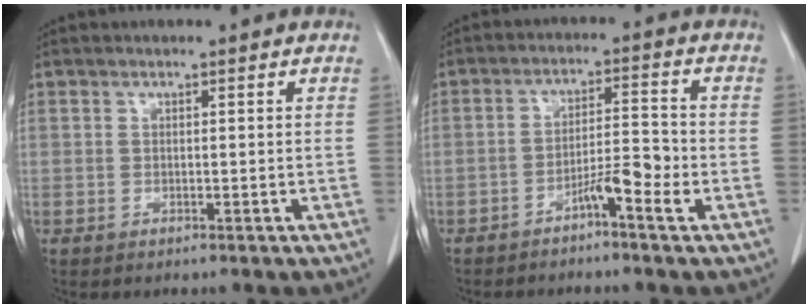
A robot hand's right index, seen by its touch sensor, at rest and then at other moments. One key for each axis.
{"total": 5.2, "fx": -2.9, "fy": 0.3, "fz": 4.3, "tx": -0.069, "ty": 0.009, "tz": -0.052}